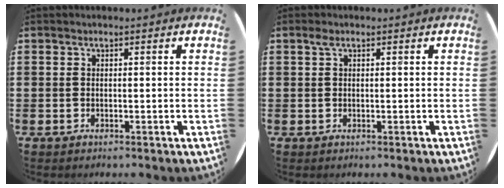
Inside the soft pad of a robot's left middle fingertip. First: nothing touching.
{"total": 0.9, "force": [0.5, 0.5, 0.5], "torque": [-0.004, 0.001, 0.007]}